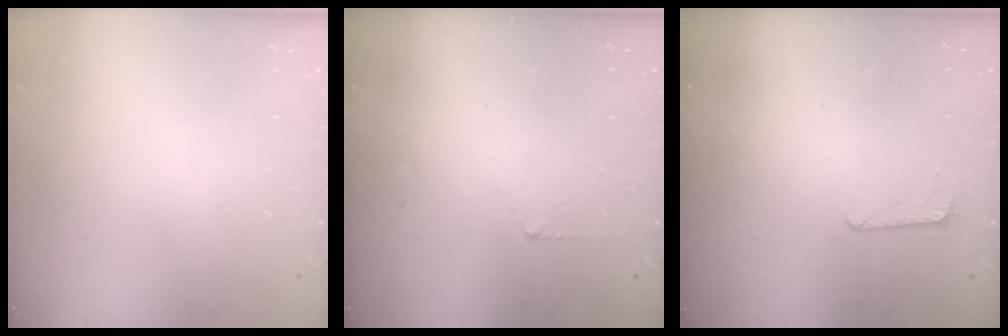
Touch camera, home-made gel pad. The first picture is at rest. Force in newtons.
{"total": 3.9, "press": 3.9, "slide": 0.4}
{"total": 5.9, "press": 5.9, "slide": 0.4}